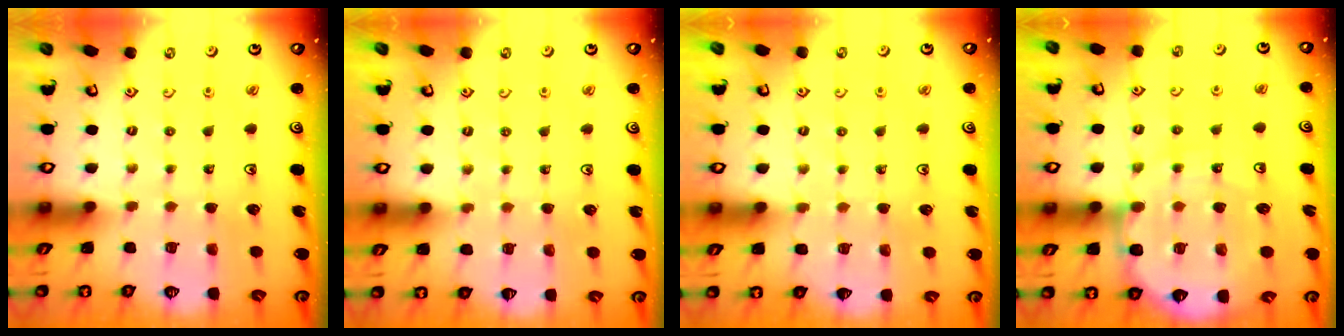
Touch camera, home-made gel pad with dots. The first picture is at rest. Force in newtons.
{"total": 3.7, "press": 3.7, "slide": 0.5}
{"total": 5.6, "press": 5.5, "slide": 0.7}
{"total": 11.9, "press": 11.5, "slide": 3.2}